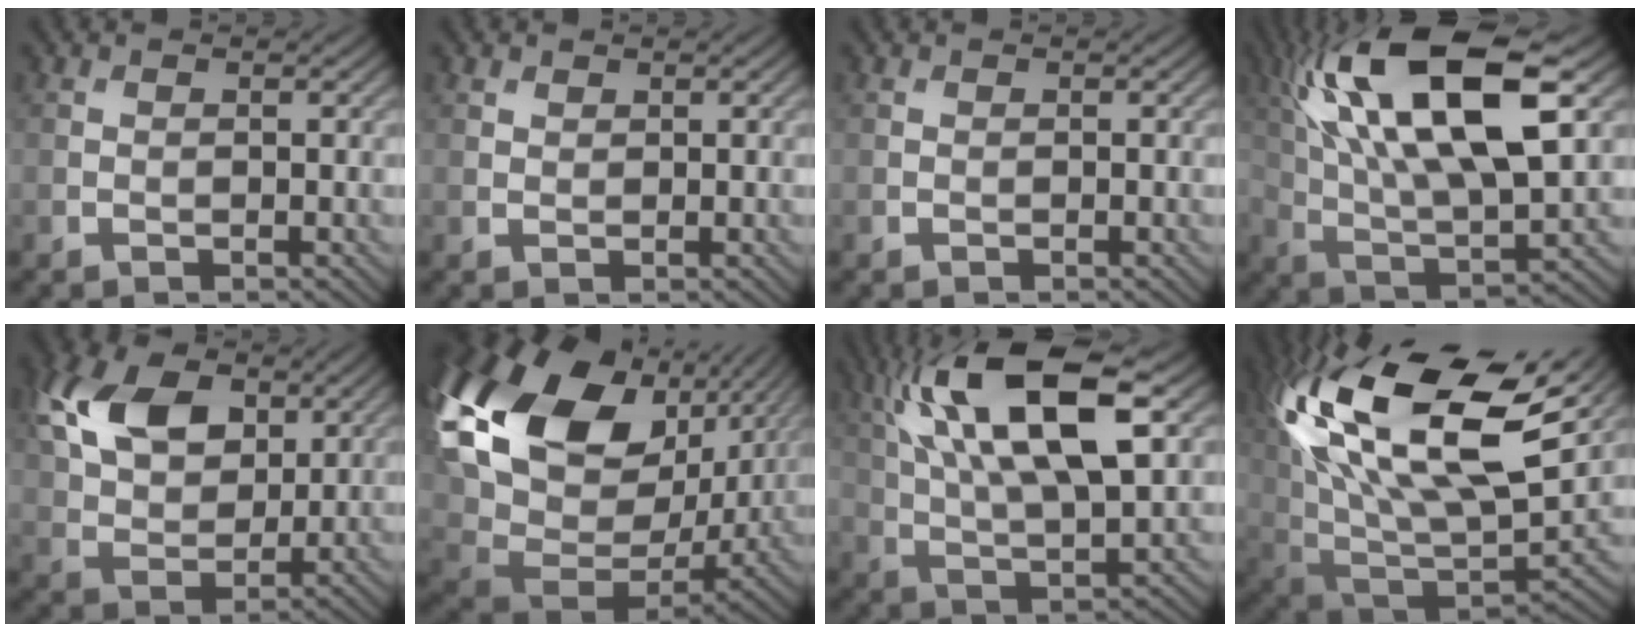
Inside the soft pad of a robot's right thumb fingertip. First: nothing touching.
{"total": 0.9, "force": [0.7, 0.5, 0.2], "torque": [-0.003, -0.002, 0.015]}
{"total": 0.0}
{"total": 19.3, "force": [7.2, 7.2, 16.4], "torque": [-0.324, 0.033, 0.121]}
{"total": 11.5, "force": [4.6, 7.1, 7.9], "torque": [-0.189, 0.024, 0.081]}
{"total": 21.4, "force": [8.4, 13.7, 14.1], "torque": [-0.322, 0.023, 0.166]}
{"total": 17.1, "force": [6.7, 6.3, 14.4], "torque": [-0.288, 0.025, 0.108]}
{"total": 22.4, "force": [9.5, 10.2, 17.5], "torque": [-0.376, 0.030, 0.170]}